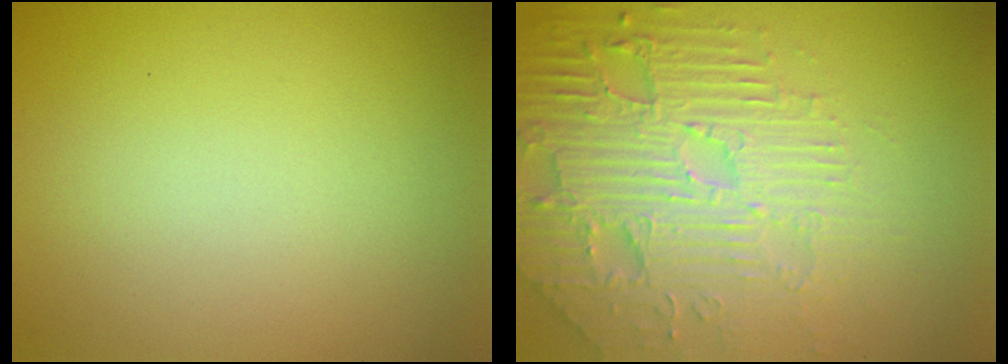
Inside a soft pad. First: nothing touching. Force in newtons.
{"total": 7.4, "press": 5.5, "slide": 5.0}